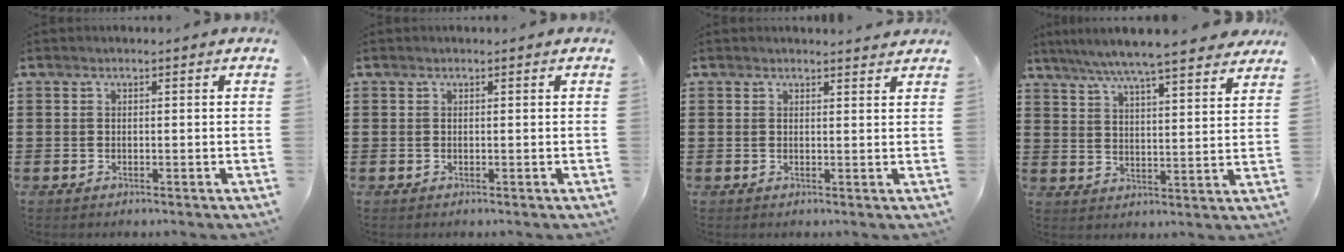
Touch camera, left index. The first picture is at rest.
{"total": 0.0}
{"total": 1.5, "force": [1.5, 0.0, 0.3], "torque": [-0.010, 0.000, 0.028]}
{"total": 6.6, "force": [5.9, -0.2, 3.0], "torque": [-0.081, -0.030, 0.101]}